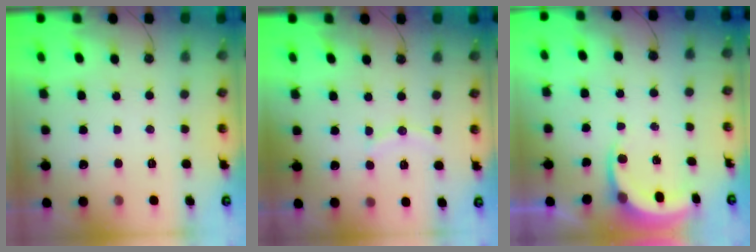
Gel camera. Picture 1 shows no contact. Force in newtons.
{"total": 6.3, "press": 6.1, "slide": 1.4}
{"total": 5.8, "press": 5.8, "slide": 0.3}